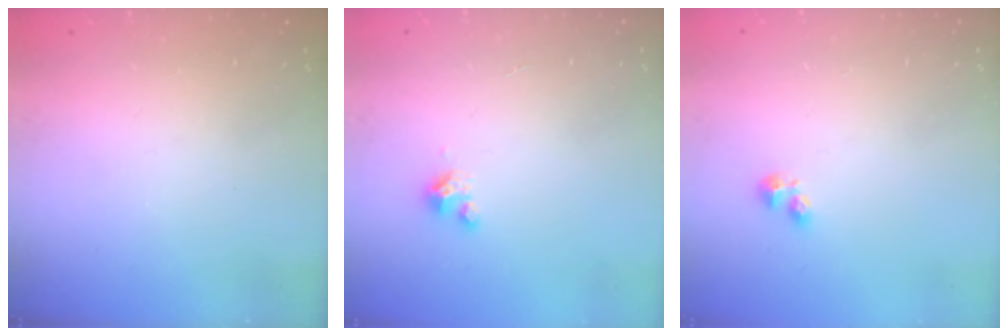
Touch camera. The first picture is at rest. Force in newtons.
{"total": 3.5, "press": 3.5, "slide": 0.3}
{"total": 2.7, "press": 2.6, "slide": 0.6}